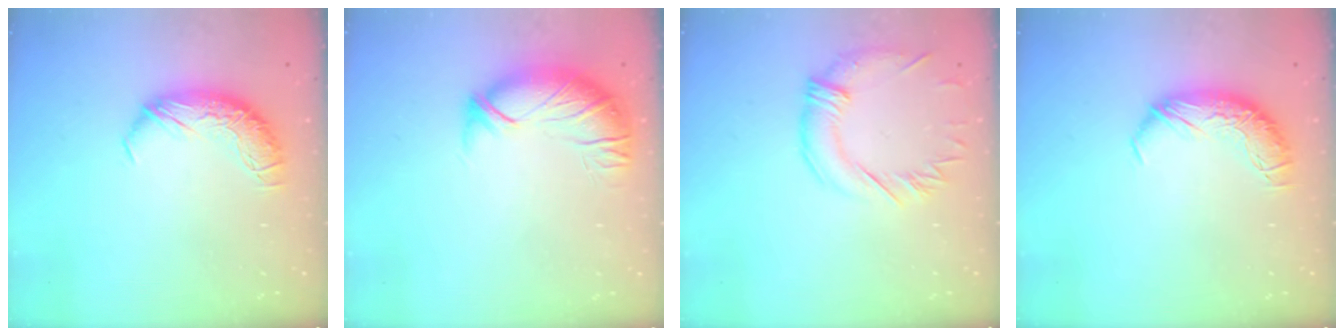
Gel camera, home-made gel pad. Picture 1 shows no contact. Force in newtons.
{"total": 3.0, "press": 1.5, "slide": 2.6}
{"total": 1.1, "press": 0.2, "slide": 1.1}
{"total": 0.0}